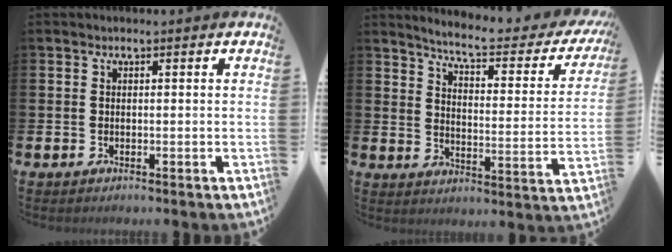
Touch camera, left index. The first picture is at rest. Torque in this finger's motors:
{"motor_torque": [0.59, -1.55, 0.15, 0.04]}